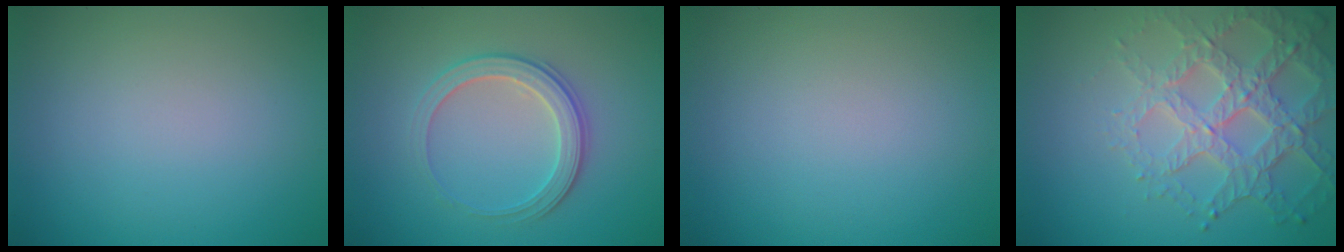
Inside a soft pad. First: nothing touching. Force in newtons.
{"total": 3.1, "press": 2.9, "slide": 1.1}
{"total": 0.0}
{"total": 5.7, "press": 4.6, "slide": 3.3}